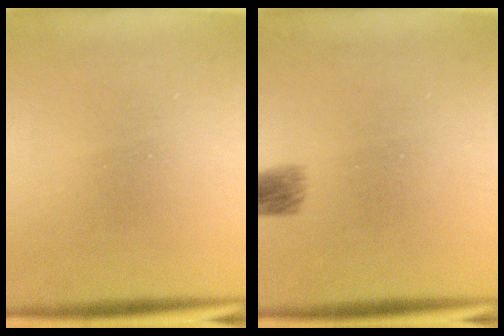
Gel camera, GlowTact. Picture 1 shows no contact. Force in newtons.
{"total": 3.4}